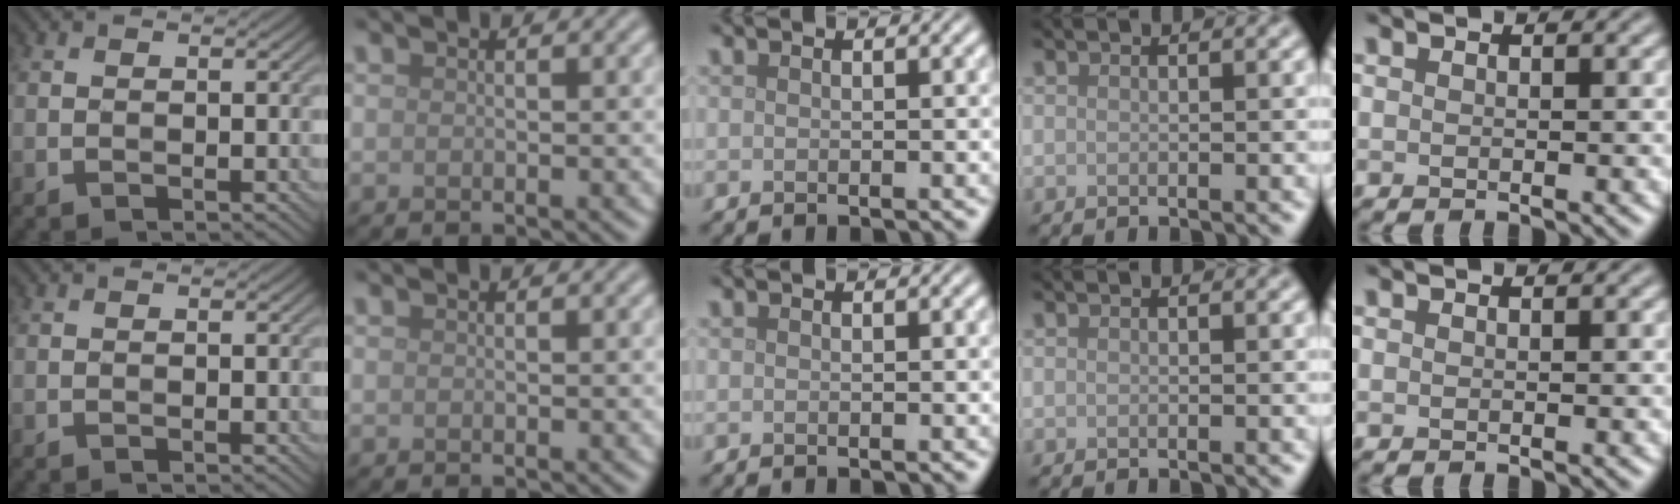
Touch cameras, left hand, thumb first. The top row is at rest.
{}